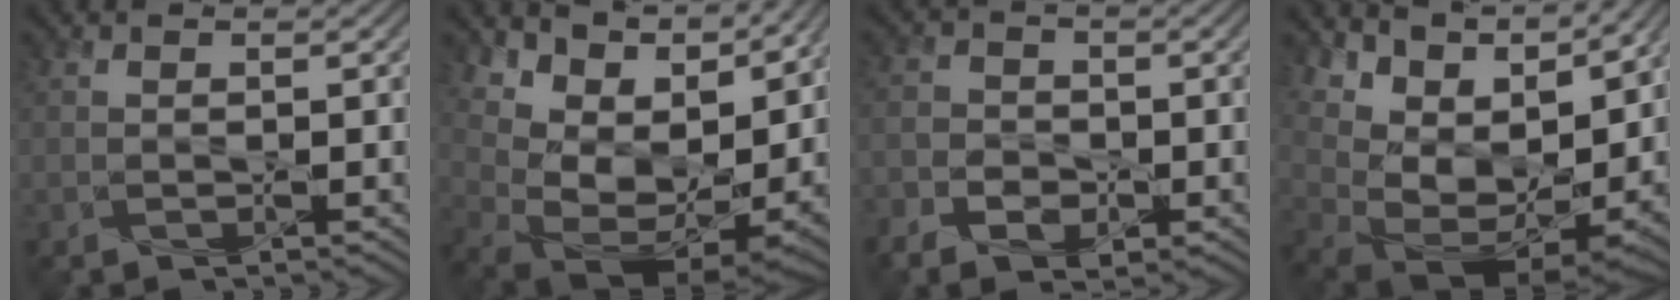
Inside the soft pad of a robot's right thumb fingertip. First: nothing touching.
{"total": 14.7, "force": [8.3, 7.8, 9.4], "torque": [-0.168, 0.029, 0.153]}
{"total": 4.2, "force": [-2.7, 2.7, 1.8], "torque": [-0.029, -0.005, -0.054]}
{"total": 15.5, "force": [8.7, 8.0, 10.0], "torque": [-0.198, 0.030, 0.160]}